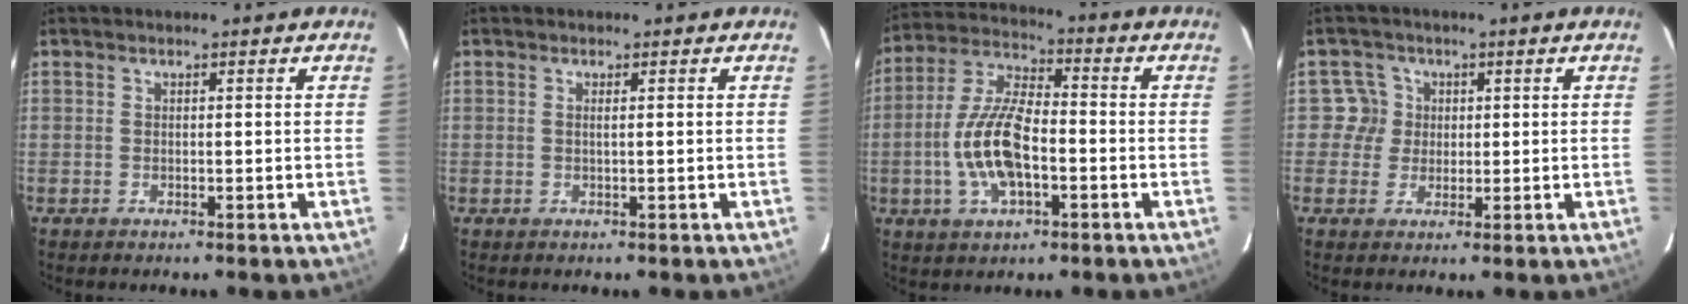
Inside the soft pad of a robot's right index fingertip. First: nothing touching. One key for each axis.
{"total": 0.8, "fx": 0.1, "fy": -0.3, "fz": 0.7, "tx": -0.014, "ty": 0.000, "tz": 0.001}
{"total": 13.3, "fx": -3.2, "fy": 5.5, "fz": 11.7, "tx": -0.246, "ty": 0.003, "tz": -0.062}
{"total": 3.6, "fx": 0.6, "fy": 3.5, "fz": -0.2, "tx": 0.018, "ty": 0.013, "tz": 0.005}